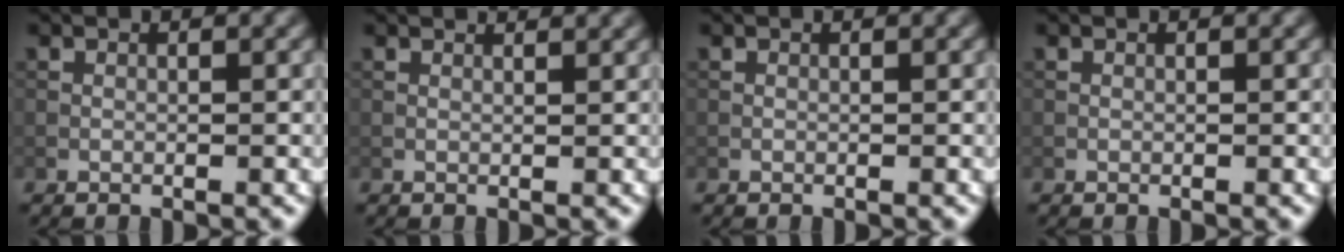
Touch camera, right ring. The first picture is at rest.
{"total": 1.8, "force": [1.6, 0.3, 0.7], "torque": [-0.016, -0.003, 0.012]}
{"total": 0.0}
{"total": 0.0}